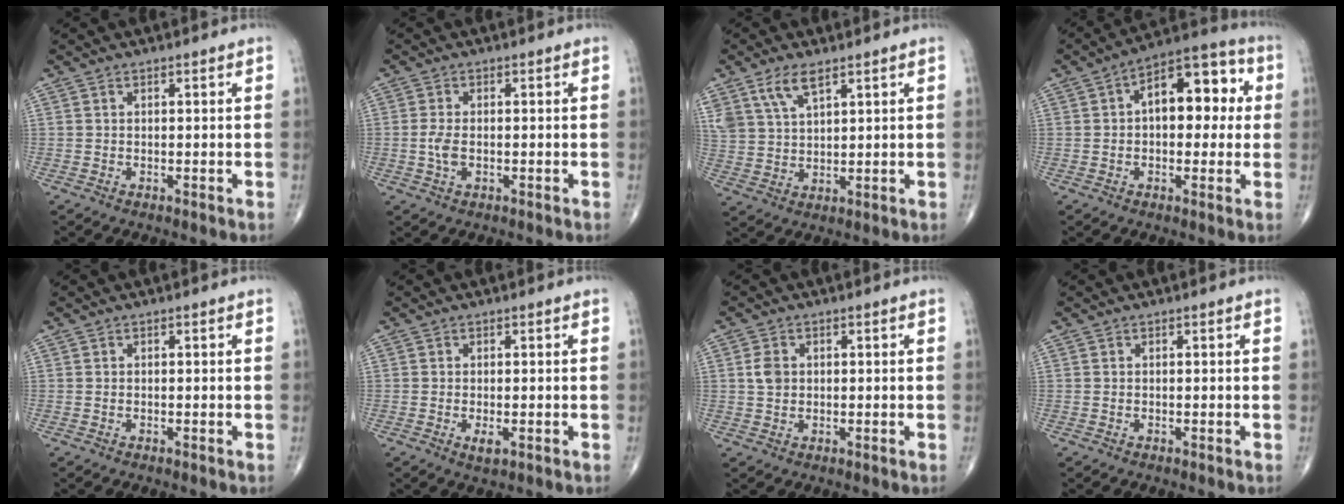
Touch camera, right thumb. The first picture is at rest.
{"total": 2.9, "force": [-0.4, 1.5, 2.5], "torque": [-0.057, 0.000, -0.010]}
{"total": 6.9, "force": [4.4, 2.9, 4.4], "torque": [-0.086, -0.013, 0.094]}
{"total": 14.0, "force": [2.1, 7.6, 11.5], "torque": [-0.131, 0.033, 0.021]}
{"total": 0.0}
{"total": 1.9, "force": [-0.5, 0.7, 1.6], "torque": [-0.027, -0.003, -0.006]}
{"total": 2.8, "force": [0.5, 2.2, 1.8], "torque": [-0.028, 0.000, 0.008]}
{"total": 0.0}